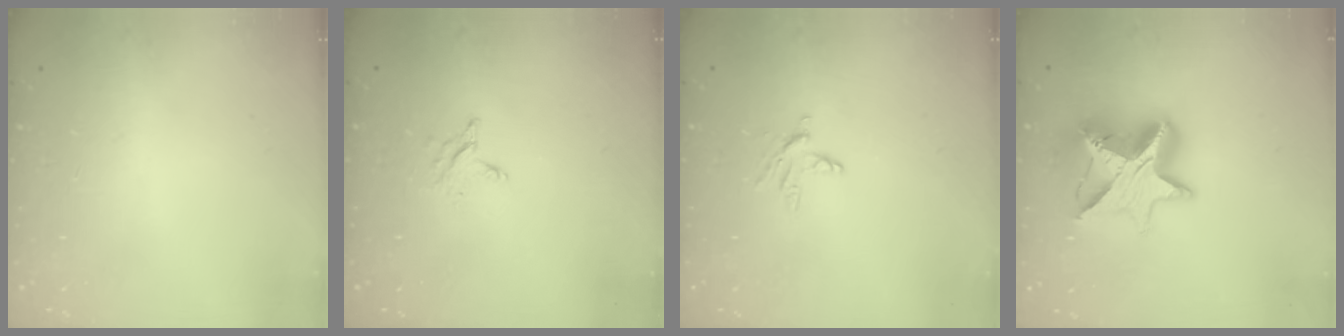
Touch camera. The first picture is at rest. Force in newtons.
{"total": 3.0, "press": 3.0, "slide": 0.3}
{"total": 3.6, "press": 3.6, "slide": 0.4}
{"total": 12.6, "press": 12.6, "slide": 1.0}